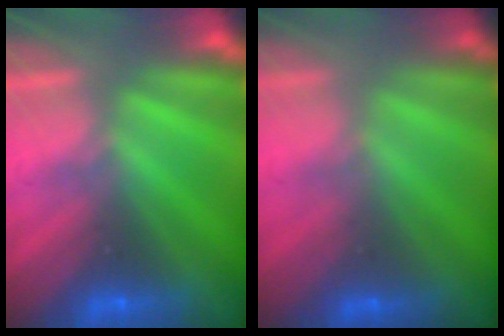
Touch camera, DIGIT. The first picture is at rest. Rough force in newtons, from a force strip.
{"total": 1.3}